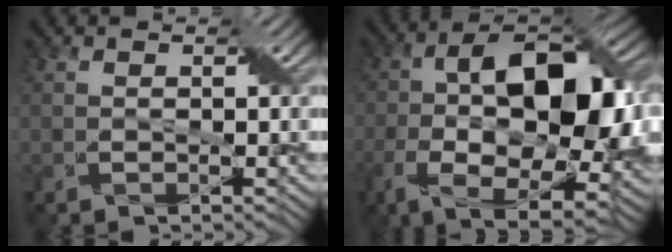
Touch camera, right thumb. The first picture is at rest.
{"total": 18.1, "force": [-2.5, 9.9, 15.0], "torque": [-0.250, 0.002, -0.041]}